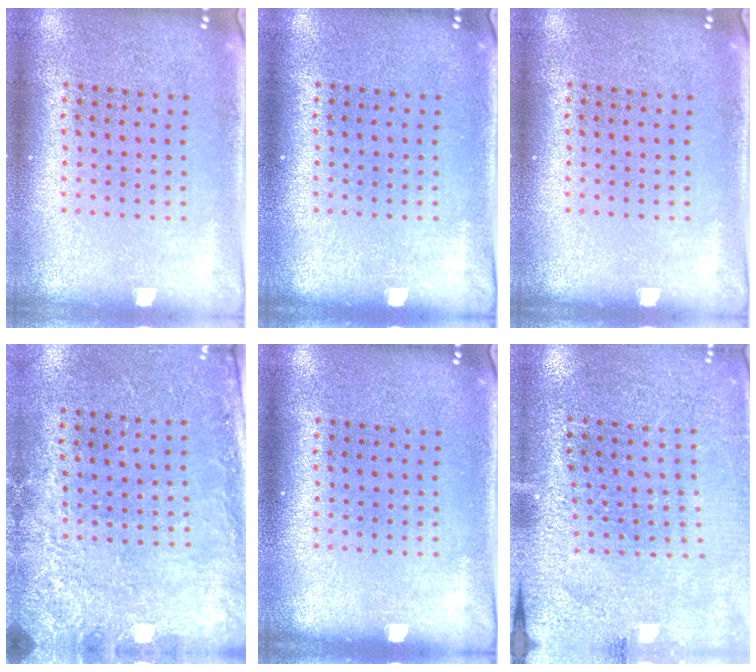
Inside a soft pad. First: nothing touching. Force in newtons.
{"total": 0.0}
{"total": 0.0}
{"total": 2.8, "press": 1.9, "slide": 2.0}
{"total": 0.0}
{"total": 2.8, "press": 2.8, "slide": 0.1}